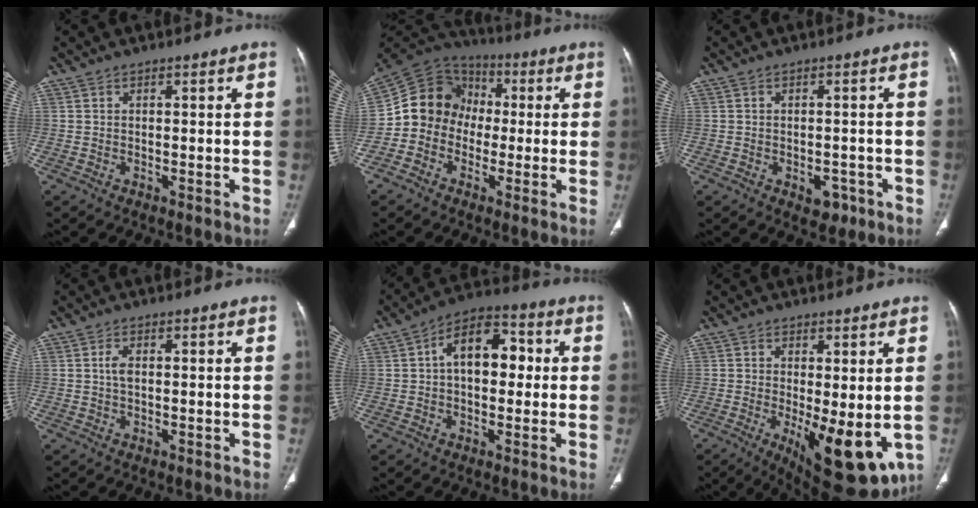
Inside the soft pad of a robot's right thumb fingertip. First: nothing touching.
{"total": 12.6, "force": [-1.4, 11.2, 5.5], "torque": [-0.077, 0.041, -0.040]}
{"total": 3.6, "force": [-1.6, 2.5, 2.1], "torque": [-0.009, 0.006, -0.015]}
{"total": 1.8, "force": [0.1, 1.0, 1.5], "torque": [-0.032, 0.002, -0.001]}
{"total": 11.7, "force": [1.3, 7.3, 9.0], "torque": [-0.109, 0.033, 0.009]}
{"total": 13.4, "force": [-2.6, 5.1, 12.1], "torque": [-0.166, -0.029, -0.020]}